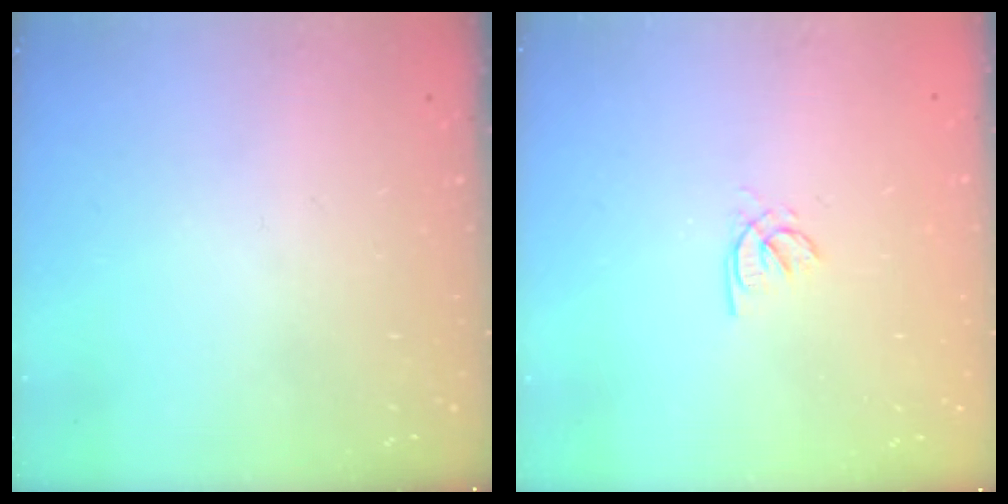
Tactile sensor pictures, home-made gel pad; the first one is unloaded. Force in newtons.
{"total": 1.9, "press": 1.8, "slide": 0.4}